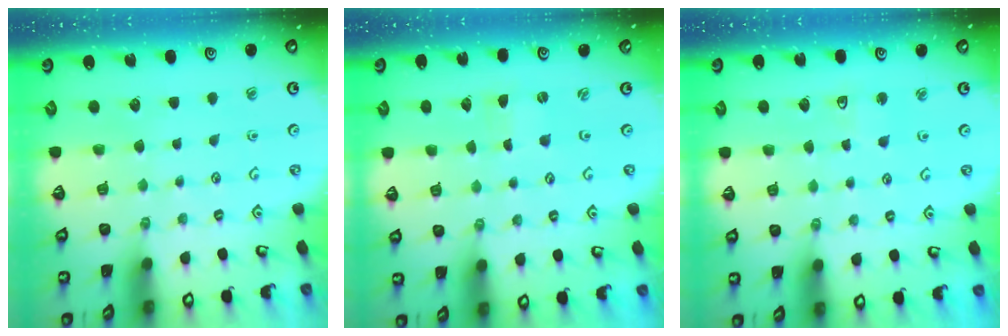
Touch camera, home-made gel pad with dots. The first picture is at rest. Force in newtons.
{"total": 0.0}
{"total": 3.3, "press": 3.3, "slide": 0.6}